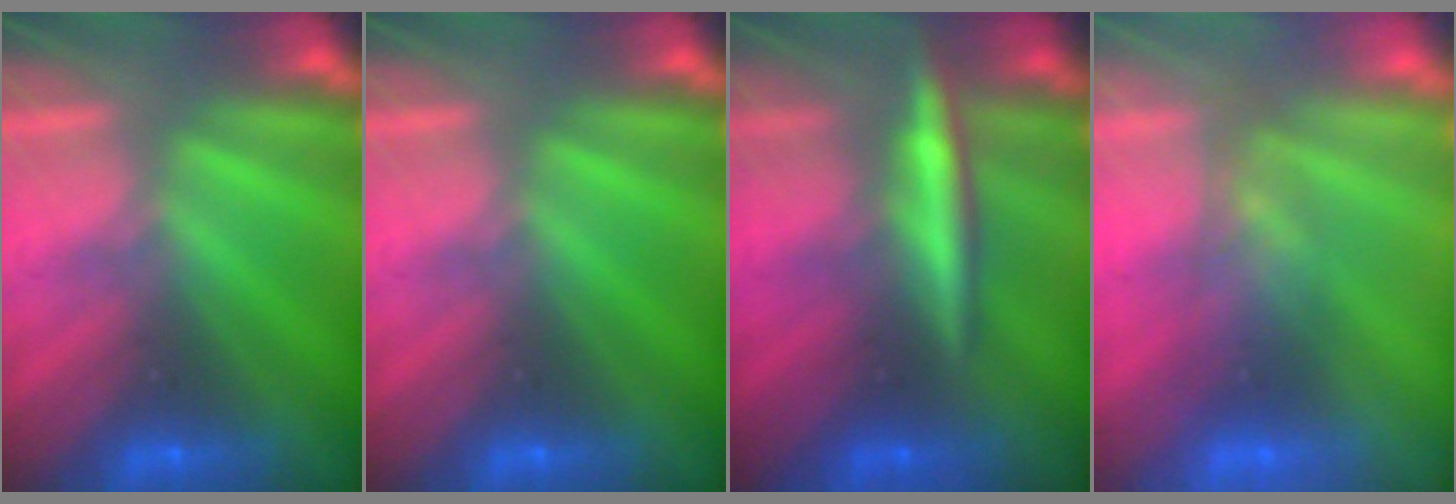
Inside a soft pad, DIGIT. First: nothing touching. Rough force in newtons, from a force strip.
{"total": 0.0}
{"total": 2.7}
{"total": 2.5}